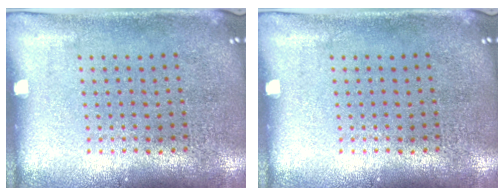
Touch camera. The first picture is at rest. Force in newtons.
{"total": 0.0}